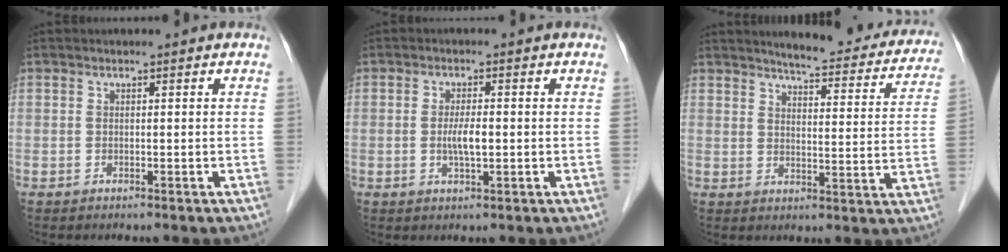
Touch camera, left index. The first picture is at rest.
{"total": 3.1, "force": [-0.3, 0.6, 3.0], "torque": [-0.062, -0.002, -0.005]}
{"total": 17.6, "force": [16.0, 3.1, 6.6], "torque": [-0.065, -0.035, 0.178]}